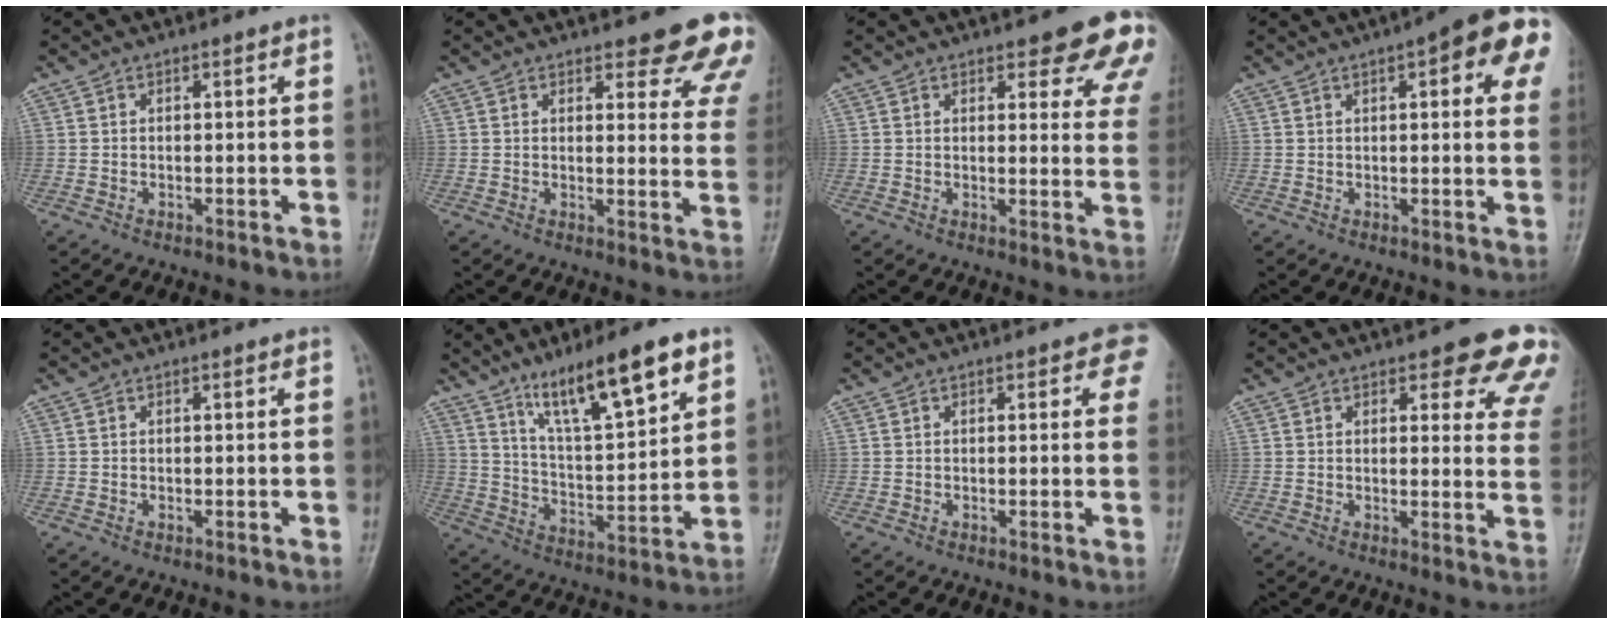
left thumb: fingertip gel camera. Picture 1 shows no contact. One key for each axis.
{"total": 13.7, "fx": 10.8, "fy": 4.4, "fz": 7.3, "tx": -0.034, "ty": -0.056, "tz": 0.103}
{"total": 13.5, "fx": 9.1, "fy": 4.5, "fz": 8.9, "tx": -0.061, "ty": -0.039, "tz": 0.089}
{"total": 14.3, "fx": 5.4, "fy": 4.2, "fz": 12.6, "tx": -0.134, "ty": 0.000, "tz": 0.053}
{"total": 0.0}
{"total": 16.0, "fx": 9.9, "fy": 3.5, "fz": 12.1, "tx": -0.188, "ty": -0.044, "tz": 0.178}
{"total": 4.5, "fx": 2.0, "fy": 2.1, "fz": 3.4, "tx": -0.007, "ty": -0.002, "tz": 0.012}
{"total": 12.8, "fx": 9.1, "fy": 4.5, "fz": 7.8, "tx": -0.037, "ty": -0.042, "tz": 0.083}